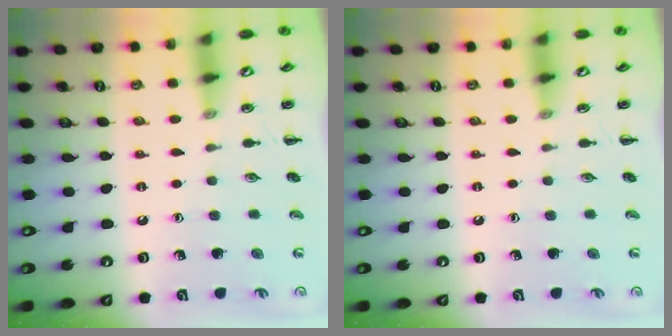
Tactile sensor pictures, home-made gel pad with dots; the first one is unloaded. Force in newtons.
{"total": 0.0}